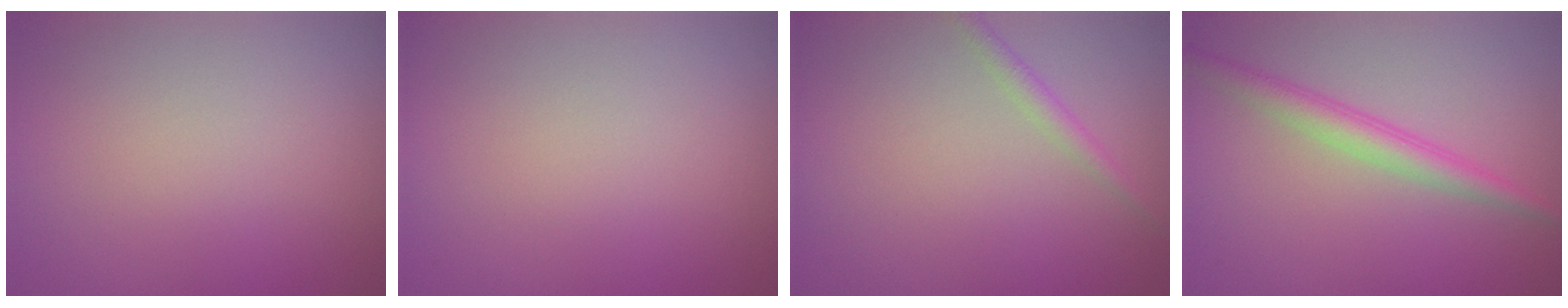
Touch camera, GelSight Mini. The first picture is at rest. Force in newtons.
{"total": 0.0}
{"total": 1.4, "press": 1.4, "slide": 0.1}
{"total": 2.7, "press": 2.7, "slide": 0.1}